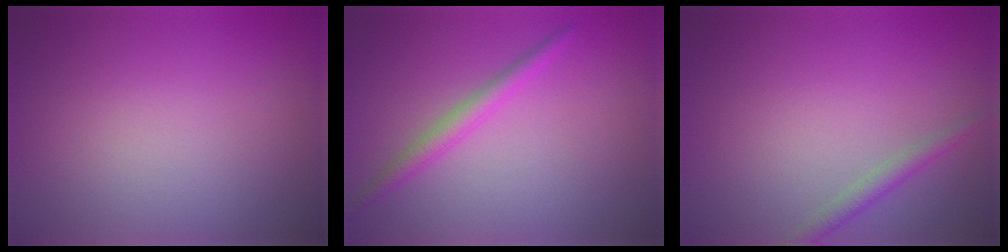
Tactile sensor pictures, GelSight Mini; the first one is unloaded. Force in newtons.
{"total": 2.0, "press": 1.9, "slide": 0.1}
{"total": 1.5, "press": 1.5, "slide": 0.0}